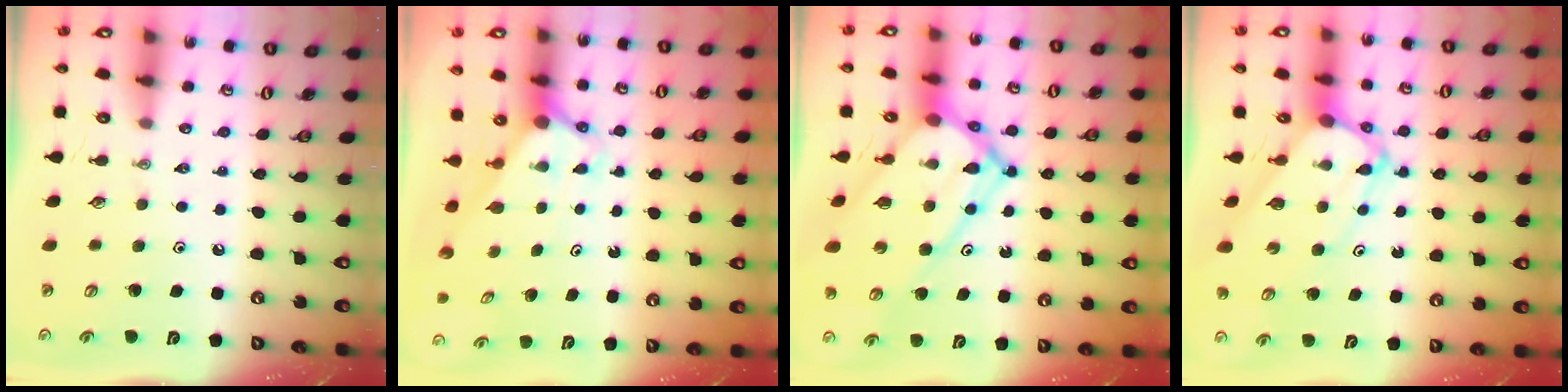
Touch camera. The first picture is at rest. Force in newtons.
{"total": 2.8, "press": 2.8, "slide": 0.1}
{"total": 18.9, "press": 18.8, "slide": 1.7}
{"total": 8.0, "press": 8.0, "slide": 0.7}